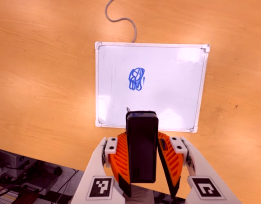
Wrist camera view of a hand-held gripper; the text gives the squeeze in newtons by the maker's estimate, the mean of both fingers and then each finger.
{"total": 5.8, "left": 4.7, "right": 7.0}